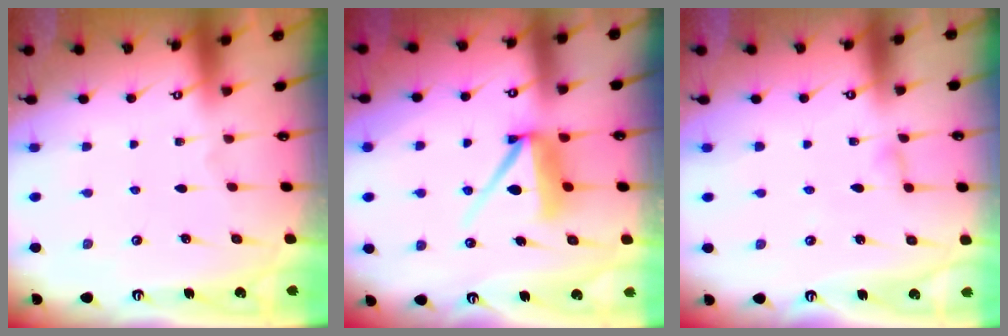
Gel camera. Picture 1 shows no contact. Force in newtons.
{"total": 9.6, "press": 9.5, "slide": 1.0}
{"total": 2.3, "press": 2.3, "slide": 0.2}